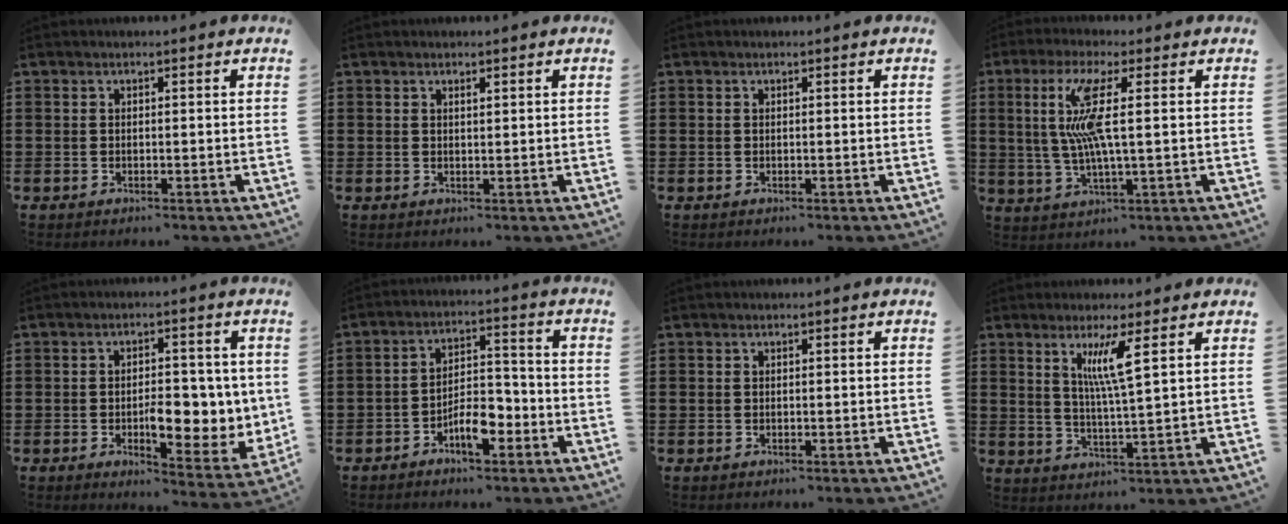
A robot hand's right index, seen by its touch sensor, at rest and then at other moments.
{"total": 0.6, "force": [0.3, 0.1, 0.4], "torque": [-0.010, 0.001, 0.006]}
{"total": 0.0}
{"total": 8.8, "force": [1.5, 0.8, 8.7], "torque": [-0.193, -0.013, 0.012]}
{"total": 7.4, "force": [-0.3, 3.7, 6.4], "torque": [-0.086, -0.005, -0.011]}
{"total": 6.6, "force": [-3.5, 2.8, 4.9], "torque": [-0.083, 0.012, -0.063]}
{"total": 0.0}
{"total": 5.7, "force": [2.6, -0.2, 5.1], "torque": [-0.108, -0.003, 0.040]}